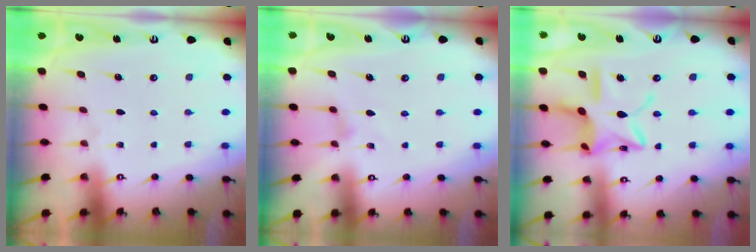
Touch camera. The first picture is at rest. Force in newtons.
{"total": 1.8, "press": 1.7, "slide": 0.3}
{"total": 15.2, "press": 15.2, "slide": 1.2}